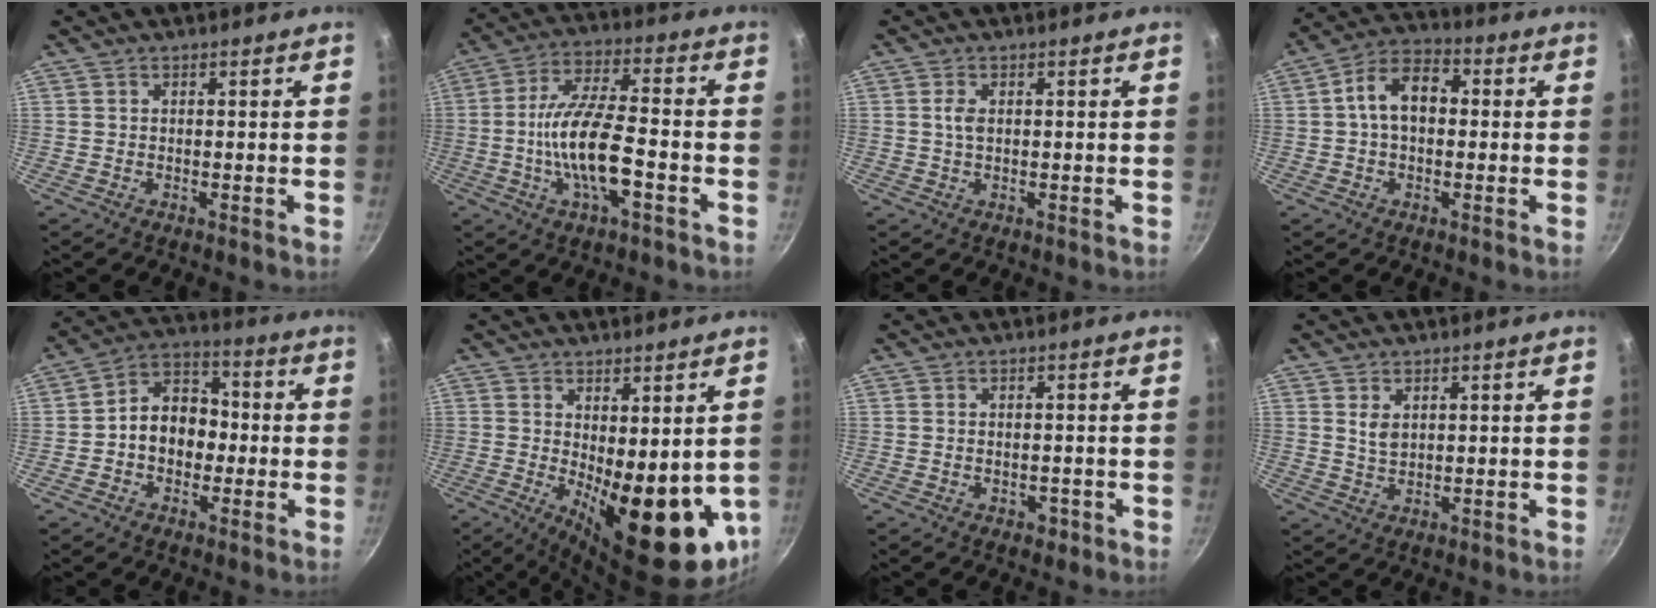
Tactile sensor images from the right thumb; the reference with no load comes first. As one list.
[{"total": 13.3, "force": [-3.7, 4.5, 12.0], "torque": [-0.222, 0.028, -0.076]}, {"total": 2.0, "force": [0.3, 1.1, 1.7], "torque": [-0.032, 0.001, 0.005]}, {"total": 9.5, "force": [0.7, 6.2, 7.1], "torque": [-0.094, 0.031, -0.005]}, {"total": 10.5, "force": [-1.2, 8.1, 6.5], "torque": [-0.056, 0.037, -0.036]}, {"total": 16.5, "force": [-0.9, 6.6, 15.1], "torque": [-0.179, -0.031, 0.005]}, {"total": 1.9, "force": [-0.9, 1.3, 1.1], "torque": [-0.013, 0.006, -0.007]}, {"total": 2.9, "force": [1.1, 1.8, 2.0], "torque": [-0.033, -0.008, 0.022]}]